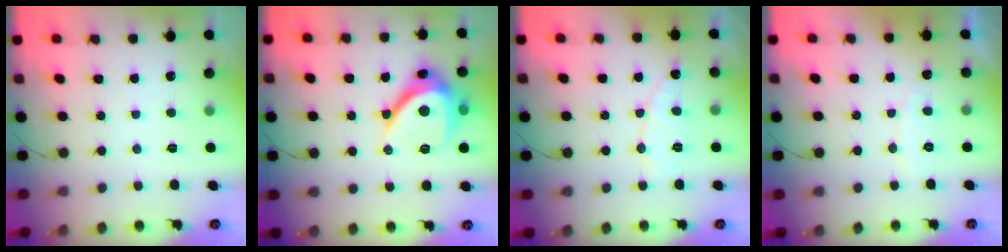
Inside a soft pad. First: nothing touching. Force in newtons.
{"total": 12.2, "press": 12.2, "slide": 1.3}
{"total": 5.9, "press": 5.9, "slide": 0.1}
{"total": 4.1, "press": 4.1, "slide": 0.2}